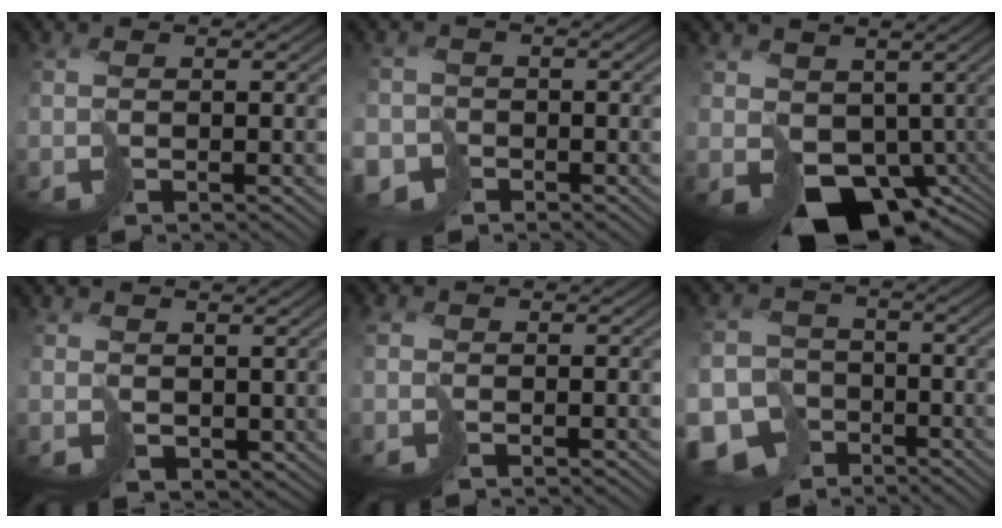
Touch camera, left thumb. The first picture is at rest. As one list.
[{"total": 3.9, "force": [-3.2, 2.2, 0.1], "torque": [0.015, -0.005, -0.066]}, {"total": 9.6, "force": [-1.4, 7.4, 5.8], "torque": [-0.116, -0.038, -0.003]}, {"total": 2.3, "force": [1.4, 1.7, 0.7], "torque": [-0.022, -0.011, 0.030]}, {"total": 1.4, "force": [-0.1, 1.3, 0.4], "torque": [-0.016, -0.002, -0.004]}, {"total": 9.2, "force": [-6.3, 6.1, 2.7], "torque": [-0.054, -0.033, -0.109]}]